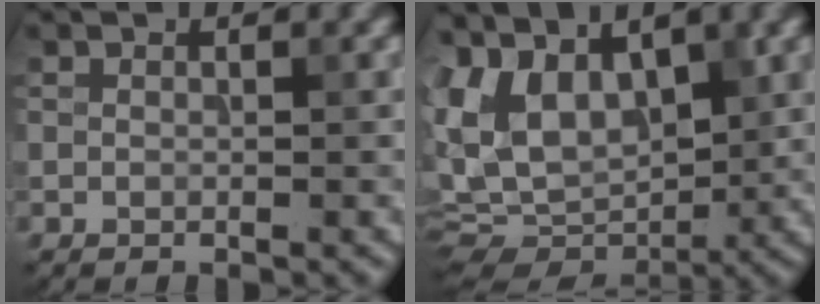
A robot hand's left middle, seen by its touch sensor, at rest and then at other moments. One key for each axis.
{"total": 11.0, "fx": 3.3, "fy": 6.7, "fz": 8.1, "tx": -0.174, "ty": 0.005, "tz": 0.064}